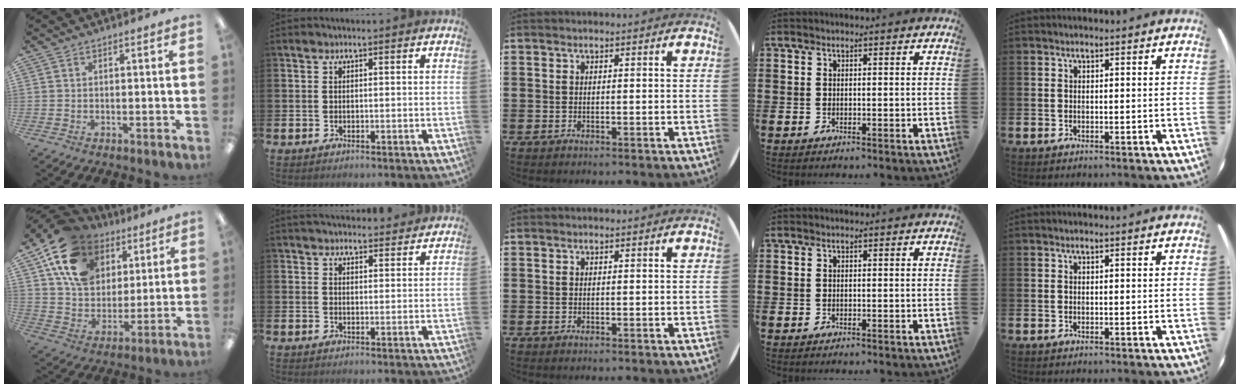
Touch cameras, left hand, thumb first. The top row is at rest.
{"thumb": {"total": 17.1, "force": [8.7, 12.6, 7.7], "torque": [-0.149, -0.031, 0.167]}, "index": {"total": 3.2, "force": [3.1, 0.8, 0.2], "torque": [-0.001, -0.015, 0.056]}}